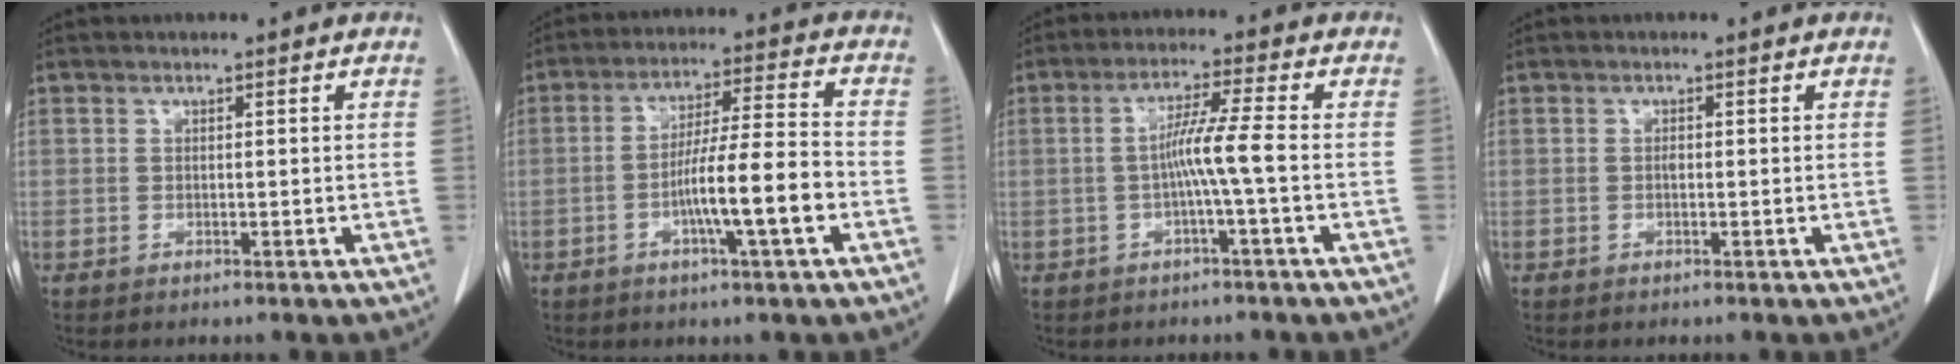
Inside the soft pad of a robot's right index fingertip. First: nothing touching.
{"total": 10.6, "force": [-3.4, 0.2, 10.0], "torque": [-0.174, 0.005, -0.059]}
{"total": 5.5, "force": [-1.1, -1.0, 5.3], "torque": [-0.099, 0.009, -0.019]}
{"total": 0.5, "force": [-0.1, 0.2, 0.5], "torque": [-0.010, 0.000, -0.002]}